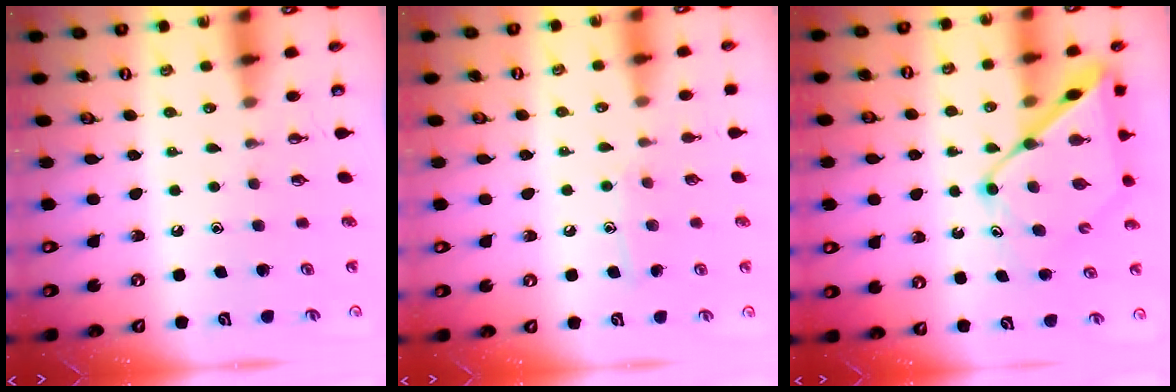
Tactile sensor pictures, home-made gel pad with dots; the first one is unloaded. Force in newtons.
{"total": 6.8, "press": 6.8, "slide": 0.4}
{"total": 13.8, "press": 13.7, "slide": 1.4}